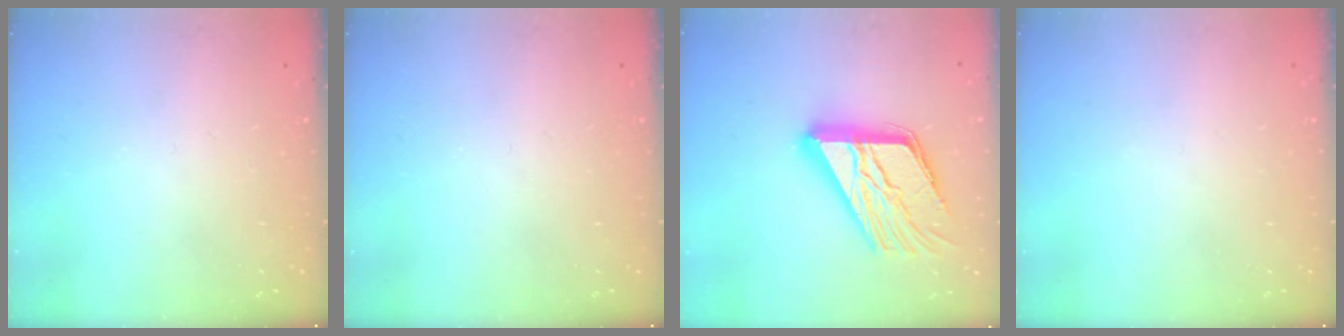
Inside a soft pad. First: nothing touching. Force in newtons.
{"total": 0.0}
{"total": 22.8, "press": 22.7, "slide": 2.2}
{"total": 0.0}